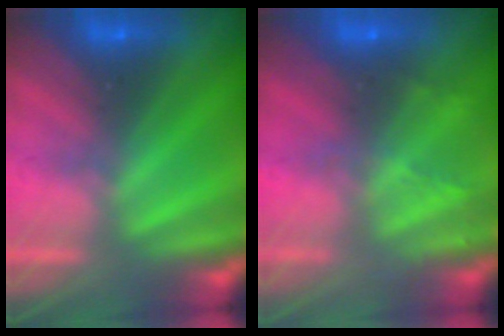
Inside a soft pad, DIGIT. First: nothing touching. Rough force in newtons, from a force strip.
{"total": 2.2}